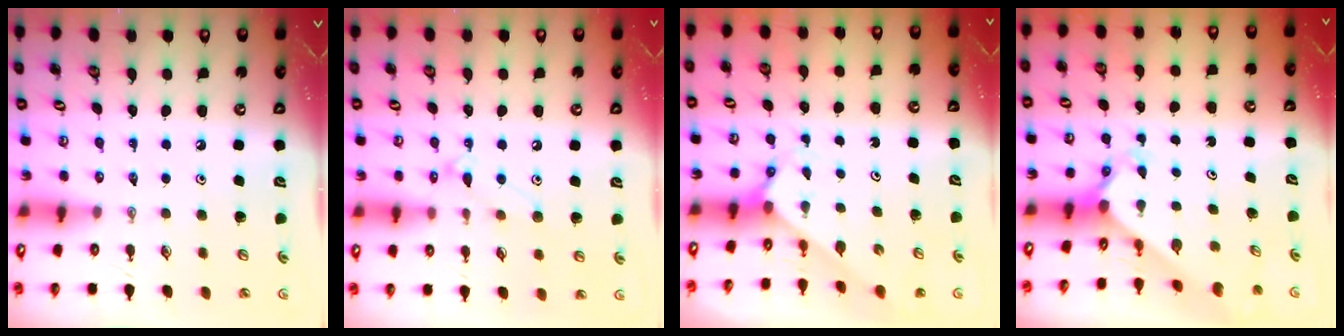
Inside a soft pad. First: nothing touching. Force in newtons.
{"total": 9.1, "press": 9.1, "slide": 0.7}
{"total": 2.7, "press": 2.7, "slide": 0.2}
{"total": 2.4, "press": 2.4, "slide": 0.2}